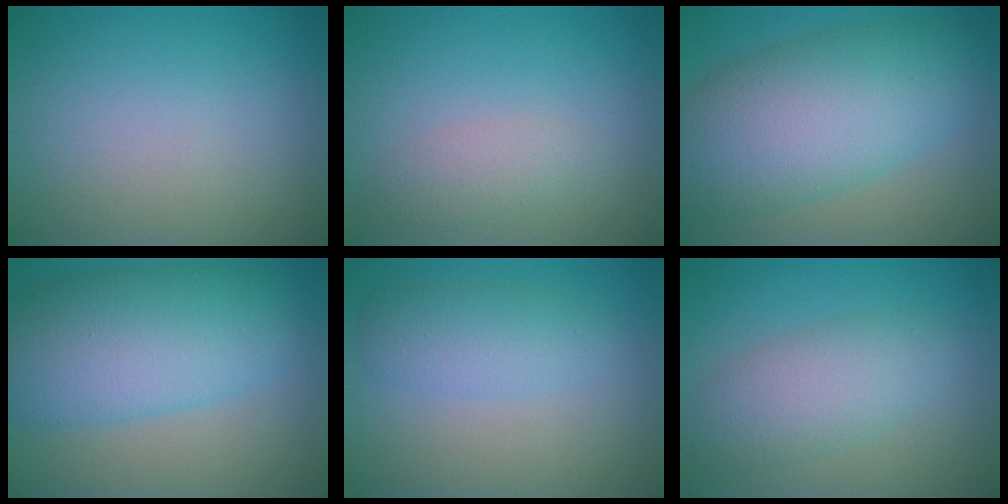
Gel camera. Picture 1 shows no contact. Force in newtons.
{"total": 2.0, "press": 2.0, "slide": 0.1}
{"total": 10.4, "press": 10.4, "slide": 0.3}
{"total": 9.5, "press": 9.5, "slide": 0.2}
{"total": 3.0, "press": 3.0, "slide": 0.1}
{"total": 4.4, "press": 4.4, "slide": 0.1}